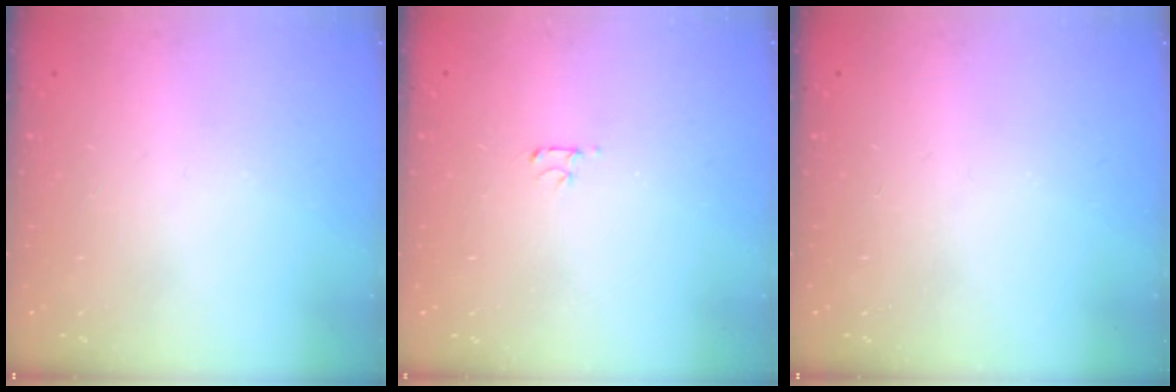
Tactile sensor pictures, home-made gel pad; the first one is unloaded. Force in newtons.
{"total": 2.5, "press": 2.4, "slide": 0.3}
{"total": 0.0}